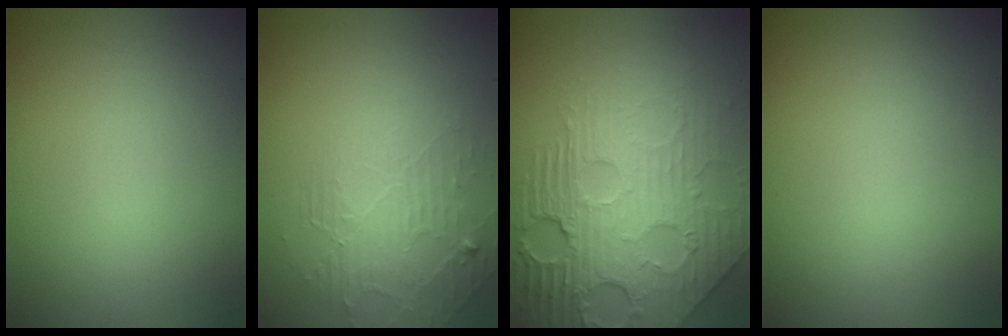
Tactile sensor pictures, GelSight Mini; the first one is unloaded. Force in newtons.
{"total": 2.2, "press": 1.4, "slide": 1.7}
{"total": 8.4, "press": 5.9, "slide": 5.9}
{"total": 0.0}